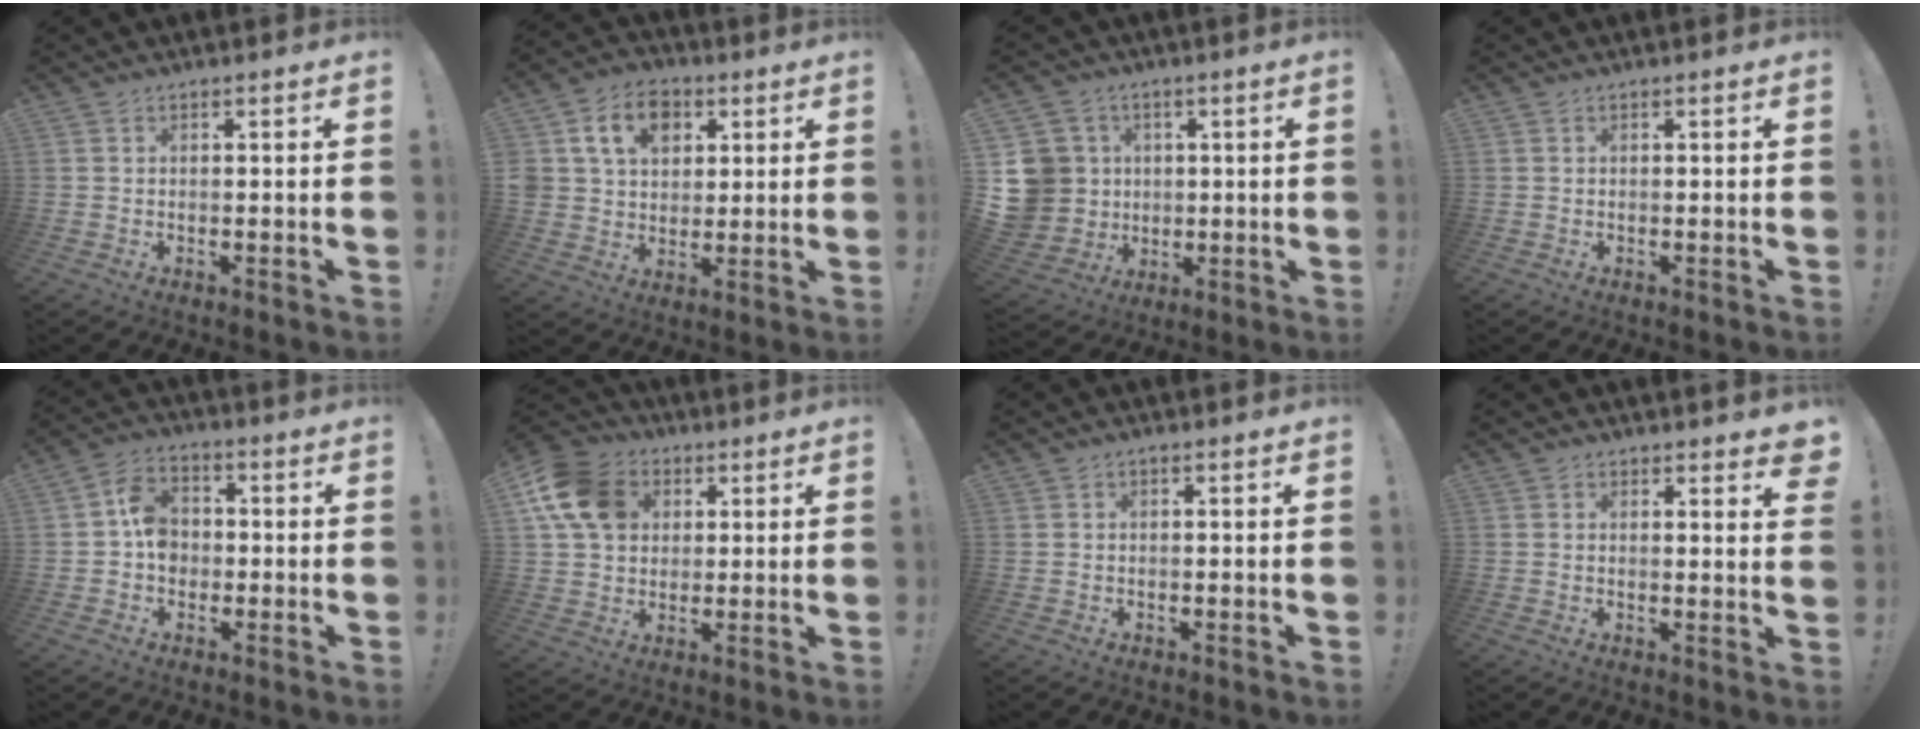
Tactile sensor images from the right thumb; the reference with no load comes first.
{"total": 13.9, "force": [5.3, 10.7, 7.1], "torque": [-0.104, -0.009, 0.103]}
{"total": 12.2, "force": [1.0, 11.5, 3.8], "torque": [-0.088, 0.001, 0.032]}
{"total": 0.0}
{"total": 8.0, "force": [-0.5, 6.7, 4.4], "torque": [-0.069, 0.019, -0.006]}
{"total": 14.8, "force": [4.6, 11.9, 7.4], "torque": [-0.124, -0.005, 0.096]}
{"total": 0.0}
{"total": 2.4, "force": [2.1, 0.8, 0.7], "torque": [0.002, -0.017, 0.036]}